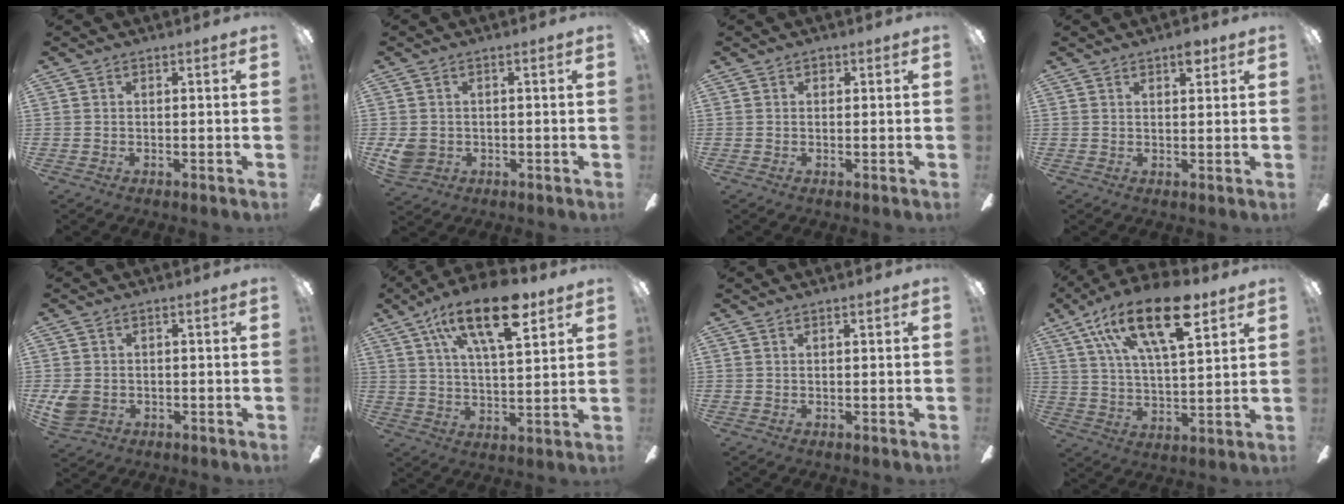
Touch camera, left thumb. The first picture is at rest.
{"total": 3.8, "force": [-0.4, 3.4, 1.8], "torque": [-0.038, -0.001, -0.008]}
{"total": 0.9, "force": [0.5, 0.7, 0.4], "torque": [-0.009, 0.003, 0.008]}
{"total": 3.4, "force": [2.4, 1.1, 2.1], "torque": [-0.022, -0.007, 0.038]}
{"total": 4.6, "force": [-0.8, 3.7, 2.6], "torque": [-0.063, 0.004, -0.015]}
{"total": 19.1, "force": [10.9, 7.4, 13.8], "torque": [-0.228, -0.035, 0.178]}
{"total": 0.7, "force": [0.5, 0.1, 0.4], "torque": [-0.008, 0.002, 0.009]}
{"total": 21.5, "force": [12.0, 8.3, 15.7], "torque": [-0.285, -0.044, 0.195]}